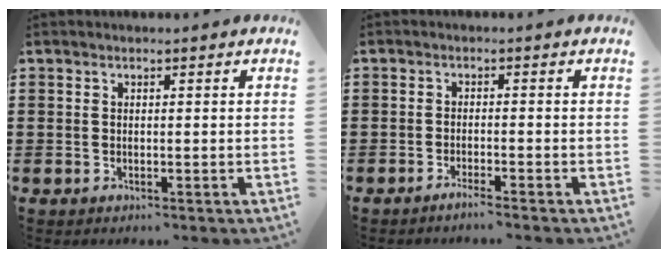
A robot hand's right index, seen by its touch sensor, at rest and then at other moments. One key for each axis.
{"total": 1.7, "fx": -1.5, "fy": -0.3, "fz": 0.7, "tx": -0.011, "ty": -0.002, "tz": -0.027}